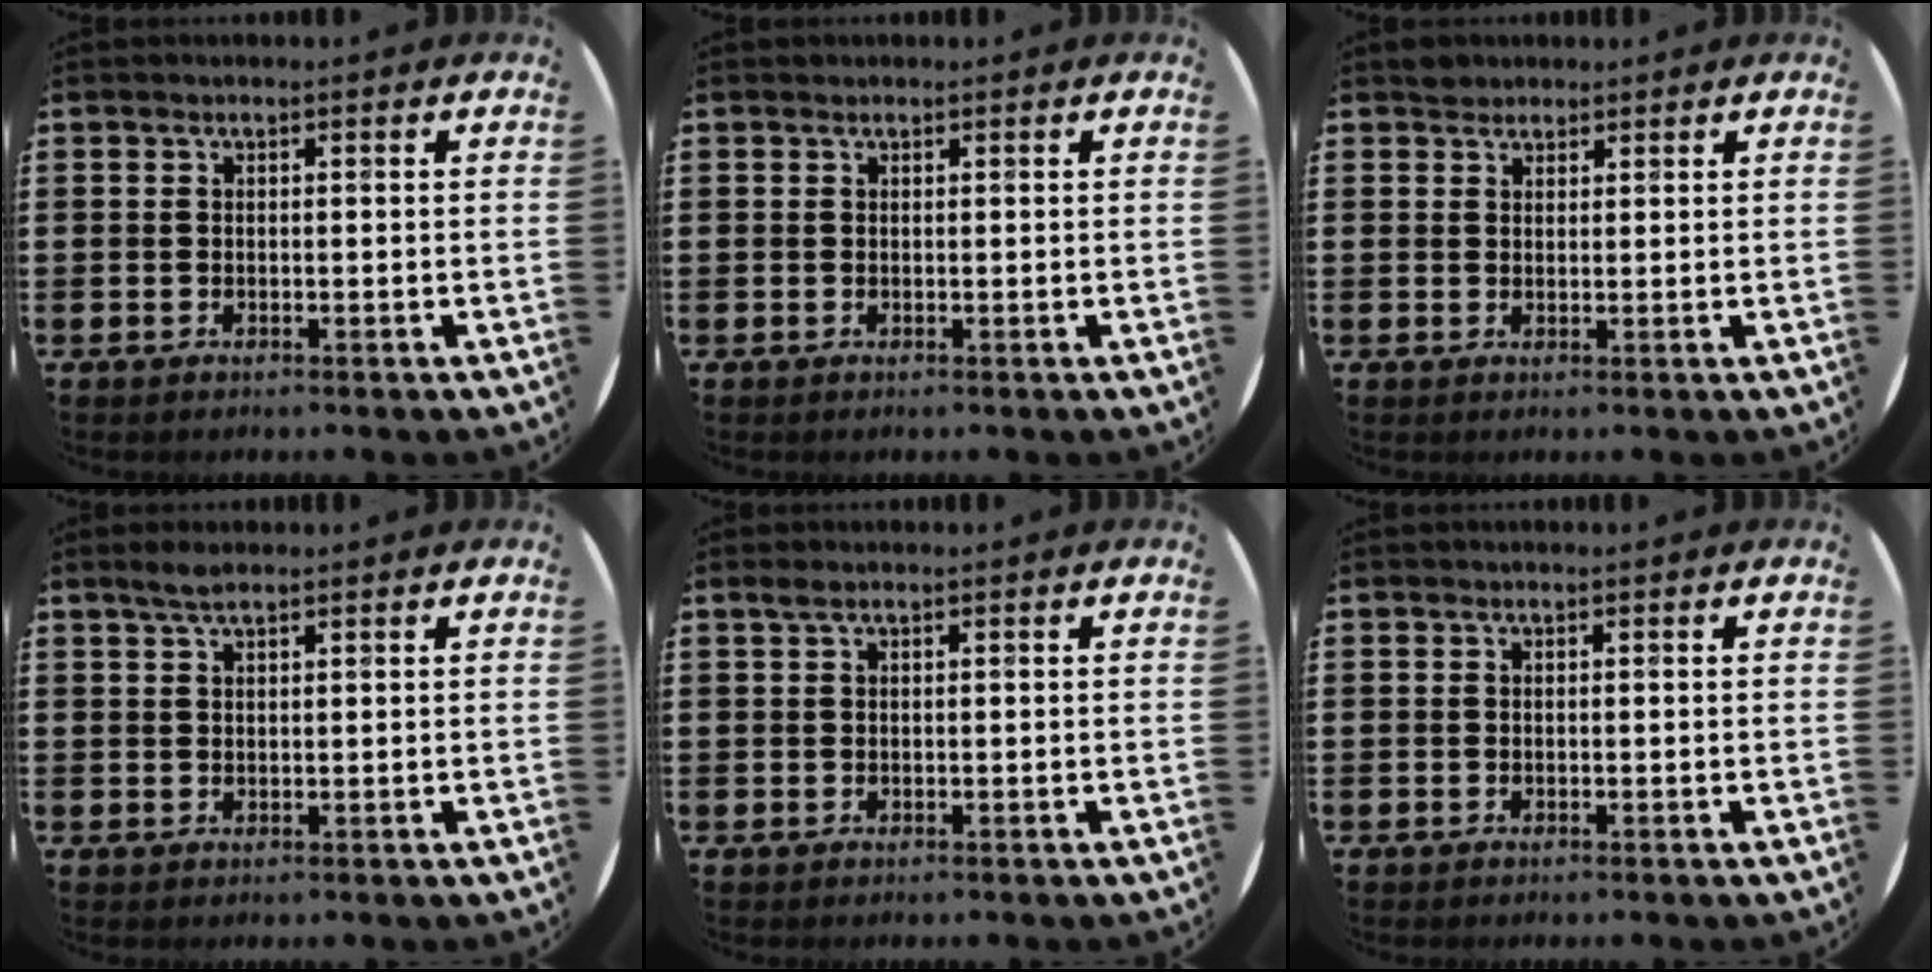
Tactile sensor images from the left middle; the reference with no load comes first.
{"total": 0.0}
{"total": 1.7, "force": [1.6, 0.7, -0.2], "torque": [0.009, 0.002, 0.030]}
{"total": 2.0, "force": [1.6, 0.4, 1.1], "torque": [-0.023, 0.005, 0.029]}
{"total": 0.7, "force": [0.4, 0.1, 0.5], "torque": [-0.010, 0.003, 0.006]}
{"total": 0.0}